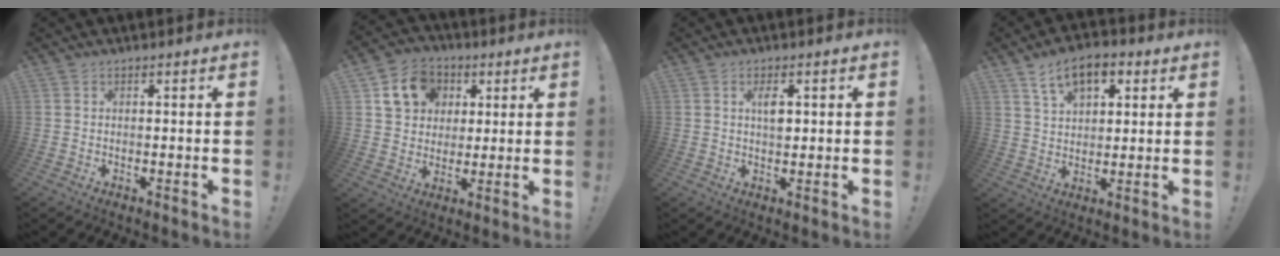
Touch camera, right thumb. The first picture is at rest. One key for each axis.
{"total": 12.0, "fx": 4.8, "fy": 9.9, "fz": 4.7, "tx": -0.076, "ty": -0.012, "tz": 0.098}
{"total": 4.1, "fx": 0.8, "fy": 1.9, "fz": 3.5, "tx": -0.057, "ty": 0.001, "tz": 0.009}
{"total": 10.8, "fx": 5.6, "fy": 6.4, "fz": 6.7, "tx": -0.106, "ty": -0.009, "tz": 0.105}